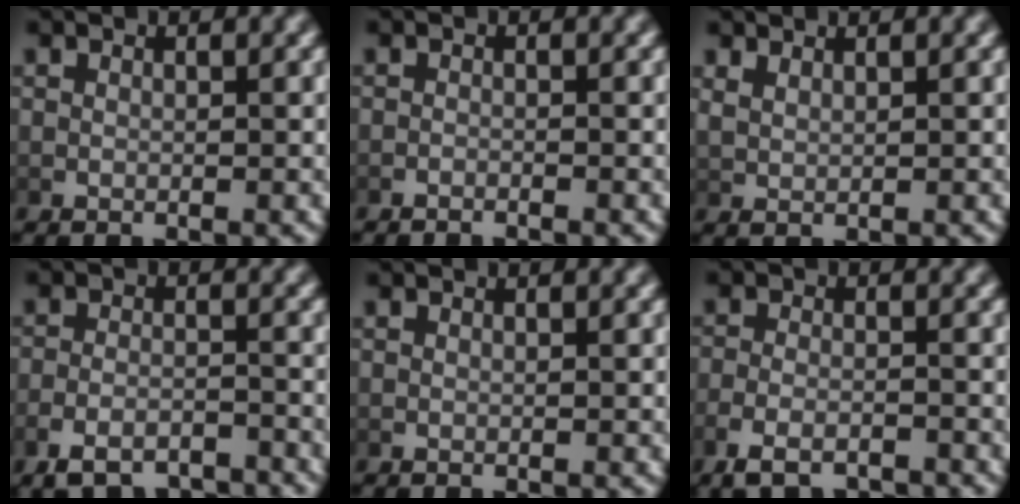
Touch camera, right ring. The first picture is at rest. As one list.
[{"total": 1.2, "force": [-1.2, 0.0, 0.0], "torque": [-0.005, -0.003, -0.021]}, {"total": 1.5, "force": [1.3, 0.4, 0.5], "torque": [-0.010, 0.000, 0.033]}, {"total": 4.9, "force": [-4.4, 1.6, 1.5], "torque": [-0.023, -0.008, -0.071]}, {"total": 0.0}, {"total": 3.8, "force": [-3.2, 1.3, 1.6], "torque": [-0.034, -0.008, -0.049]}]